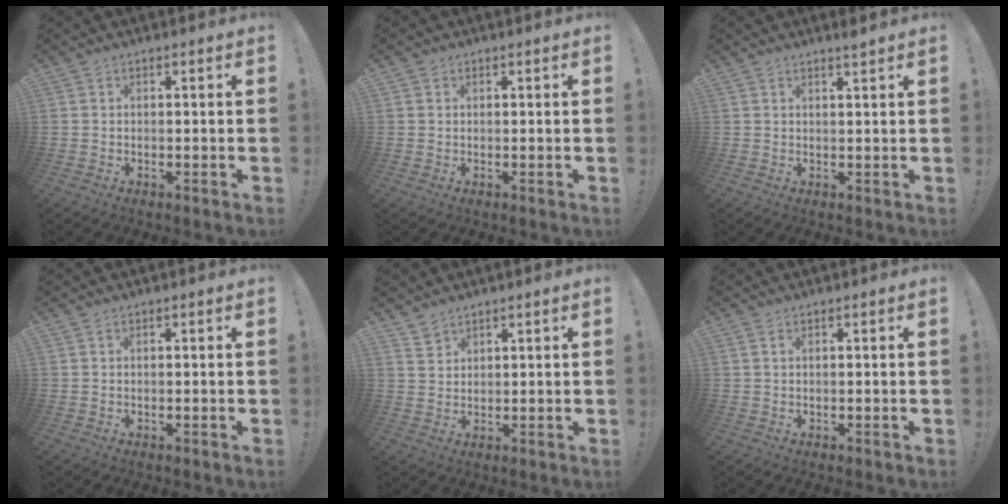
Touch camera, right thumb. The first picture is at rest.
{"total": 0.7, "force": [0.4, 0.6, 0.0], "torque": [0.006, -0.002, 0.007]}
{"total": 1.9, "force": [1.6, -0.4, 0.9], "torque": [-0.006, -0.012, 0.024]}
{"total": 0.0}
{"total": 3.3, "force": [2.8, 1.7, 0.6], "torque": [0.000, -0.023, 0.052]}
{"total": 1.0, "force": [0.4, 0.3, 0.8], "torque": [-0.022, 0.003, 0.008]}